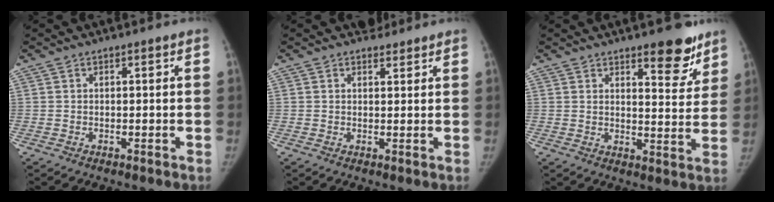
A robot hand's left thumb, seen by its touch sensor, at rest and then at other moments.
{"total": 2.1, "force": [1.8, 1.1, -0.1], "torque": [0.017, -0.012, 0.022]}
{"total": 8.9, "force": [6.3, 3.1, 5.5], "torque": [-0.033, -0.043, 0.085]}